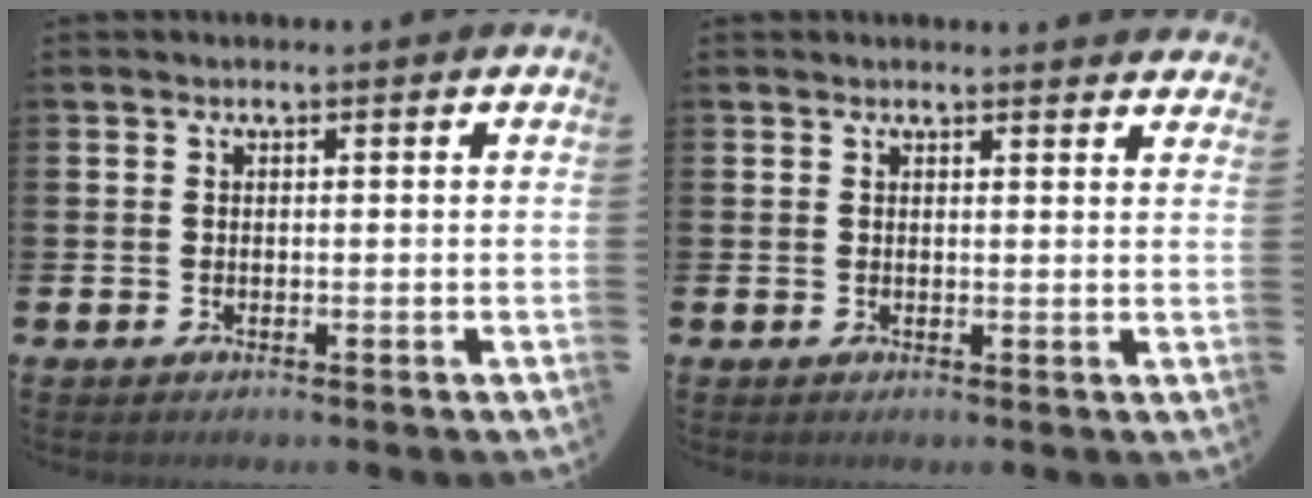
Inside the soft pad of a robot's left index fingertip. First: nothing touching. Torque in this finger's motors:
{"motor_torque": [0.27, -0.28, 0.01, 0.01]}